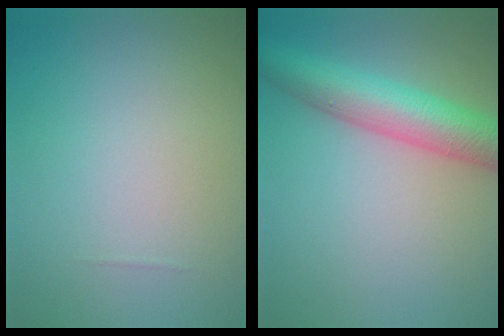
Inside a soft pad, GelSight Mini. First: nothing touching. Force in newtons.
{"total": 6.7, "press": 6.7, "slide": 0.2}